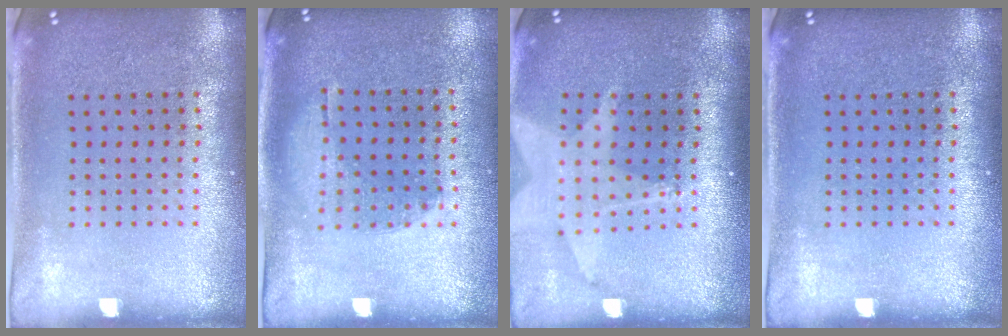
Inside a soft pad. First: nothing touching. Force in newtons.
{"total": 1.1, "press": 0.8, "slide": 0.7}
{"total": 1.8, "press": 1.5, "slide": 1.0}
{"total": 0.0}